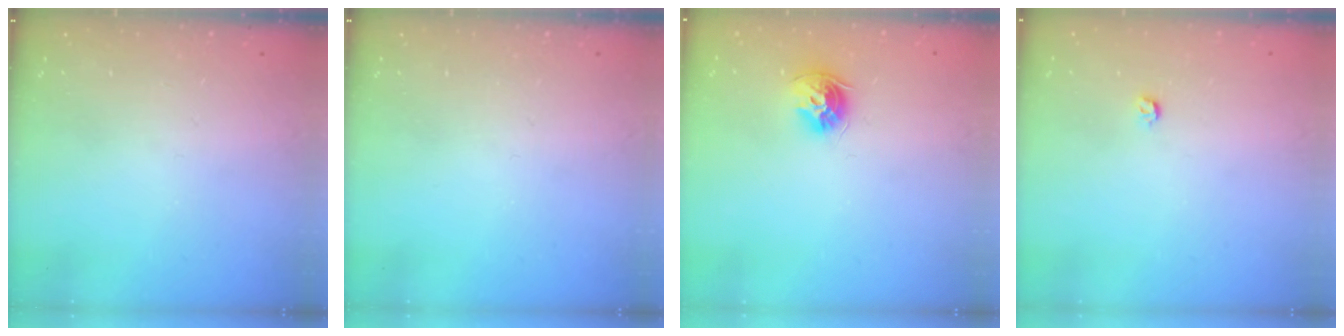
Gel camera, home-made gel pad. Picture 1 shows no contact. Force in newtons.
{"total": 0.0}
{"total": 8.9, "press": 8.8, "slide": 1.2}
{"total": 3.2, "press": 3.2, "slide": 0.6}